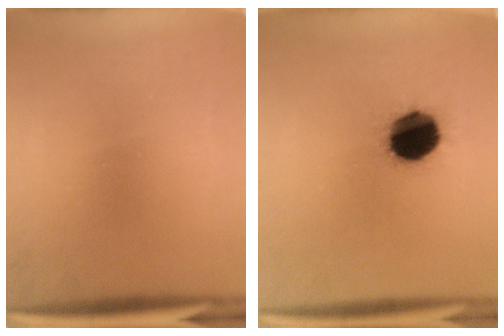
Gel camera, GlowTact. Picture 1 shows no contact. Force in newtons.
{"total": 14.6}